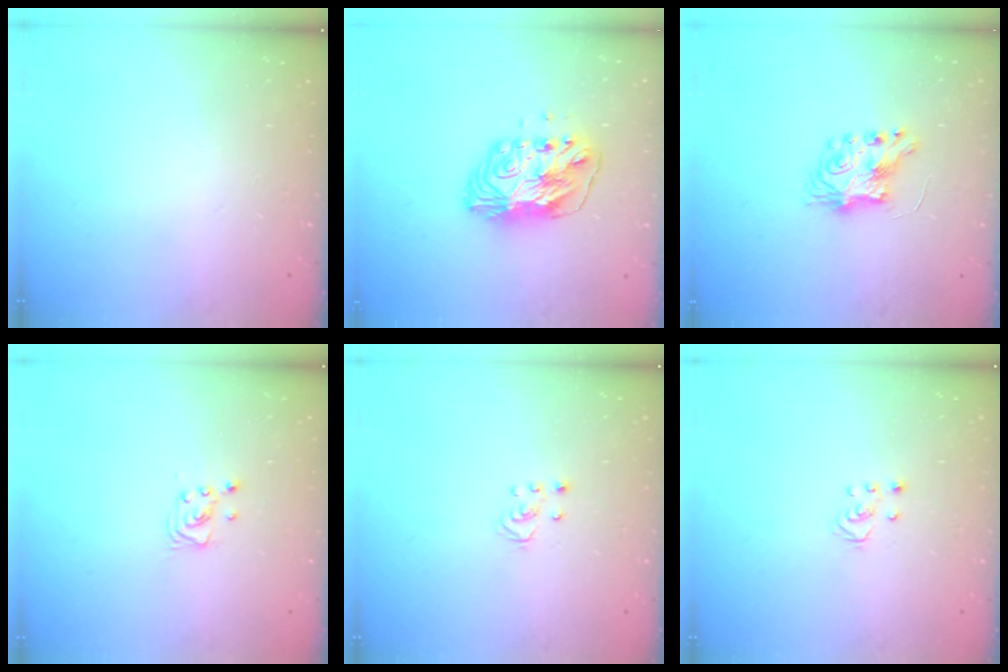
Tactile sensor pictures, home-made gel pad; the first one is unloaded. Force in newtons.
{"total": 10.8, "press": 10.8, "slide": 1.0}
{"total": 7.5, "press": 7.5, "slide": 0.2}
{"total": 2.2, "press": 2.2, "slide": 0.2}
{"total": 2.5, "press": 2.5, "slide": 0.2}
{"total": 2.5, "press": 2.5, "slide": 0.2}